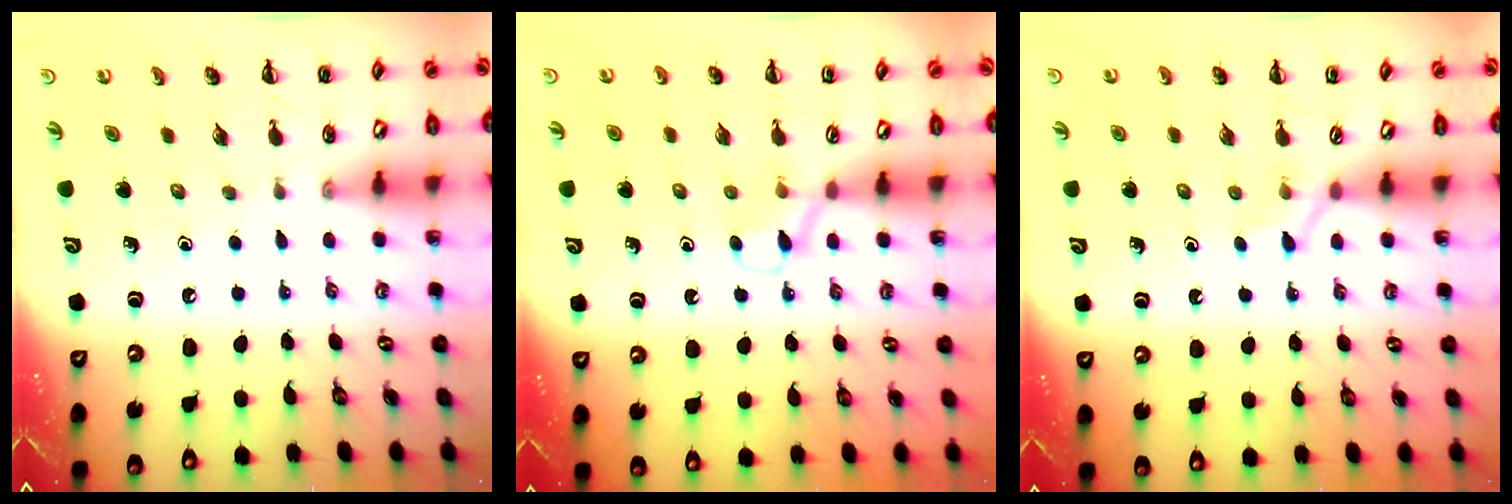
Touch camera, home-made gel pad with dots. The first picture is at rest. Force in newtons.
{"total": 4.7, "press": 4.5, "slide": 1.2}
{"total": 2.6, "press": 2.5, "slide": 0.9}